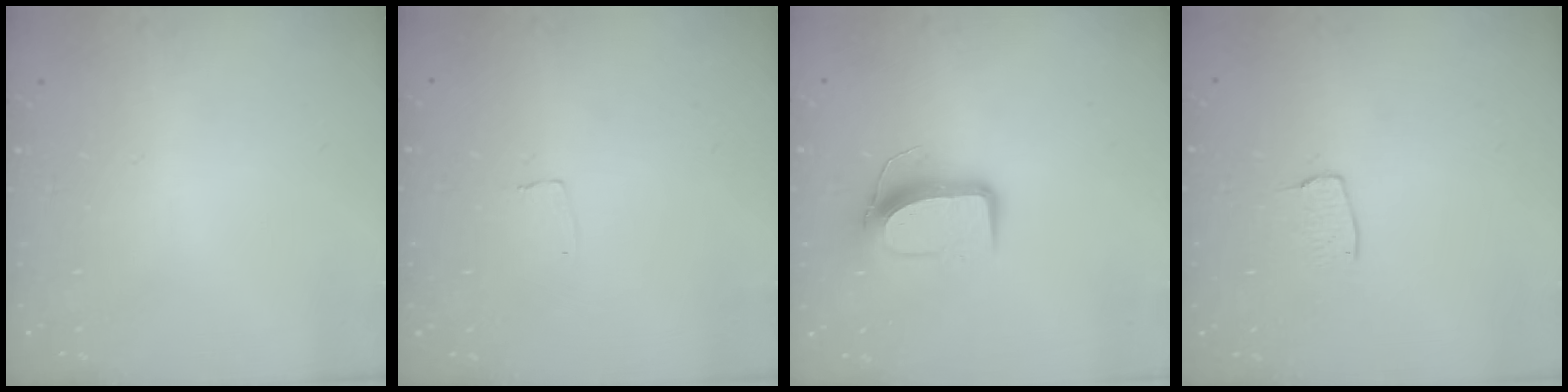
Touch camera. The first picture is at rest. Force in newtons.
{"total": 3.0, "press": 3.0, "slide": 0.2}
{"total": 10.1, "press": 10.1, "slide": 0.2}
{"total": 4.7, "press": 4.7, "slide": 0.3}